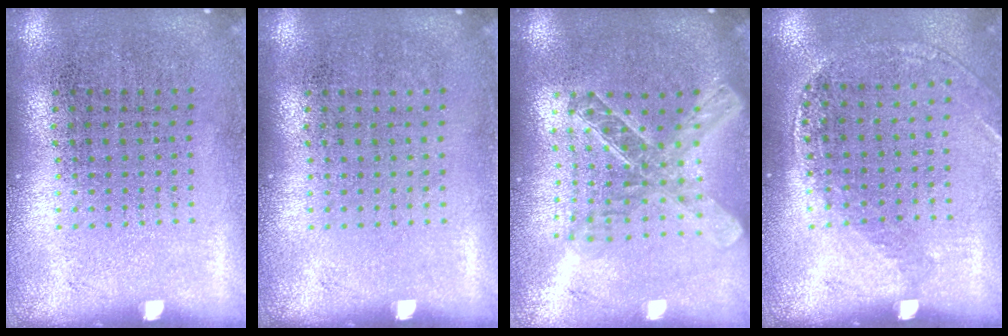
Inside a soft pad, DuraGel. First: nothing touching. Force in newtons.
{"total": 0.0}
{"total": 2.0, "press": 1.7, "slide": 1.1}
{"total": 1.2, "press": 1.1, "slide": 0.4}